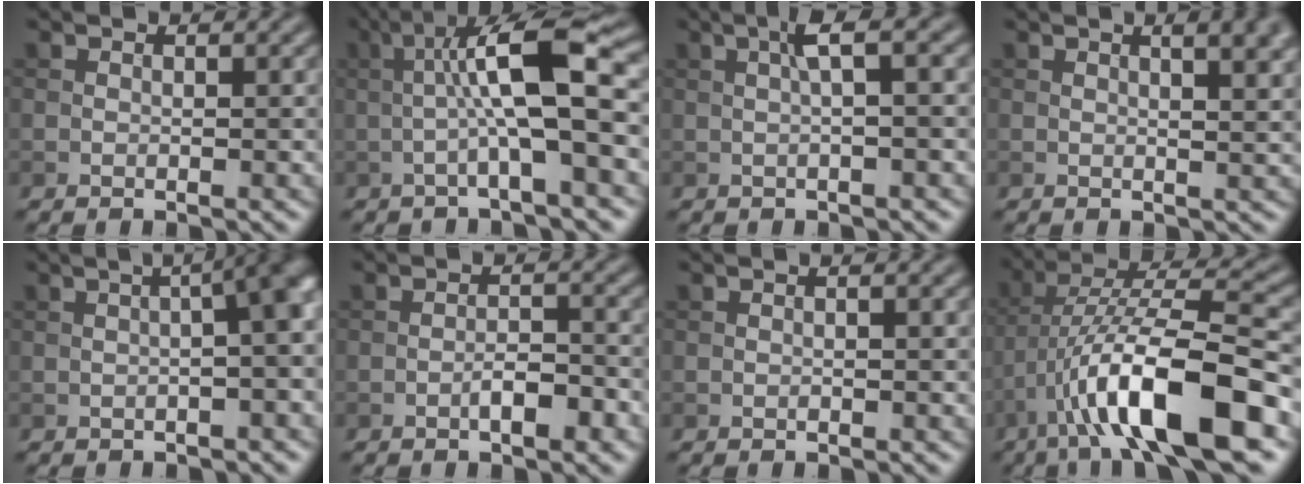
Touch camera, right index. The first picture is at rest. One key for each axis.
{"total": 9.3, "fx": 0.2, "fy": 1.6, "fz": 9.2, "tx": -0.141, "ty": 0.025, "tz": -0.005}
{"total": 3.1, "fx": 0.7, "fy": 0.5, "fz": 3.0, "tx": -0.050, "ty": 0.016, "tz": 0.010}
{"total": 7.5, "fx": 3.2, "fy": 3.4, "fz": 5.9, "tx": -0.023, "ty": 0.042, "tz": 0.016}
{"total": 7.7, "fx": 0.7, "fy": 2.6, "fz": 7.2, "tx": -0.042, "ty": 0.028, "tz": -0.001}
{"total": 3.0, "fx": -1.4, "fy": 0.9, "fz": 2.5, "tx": -0.042, "ty": 0.006, "tz": -0.024}
{"total": 0.7, "fx": -0.1, "fy": 0.1, "fz": 0.6, "tx": -0.012, "ty": -0.002, "tz": -0.005}
{"total": 12.7, "fx": -5.4, "fy": 3.1, "fz": 11.1, "tx": -0.197, "ty": 0.016, "tz": -0.092}